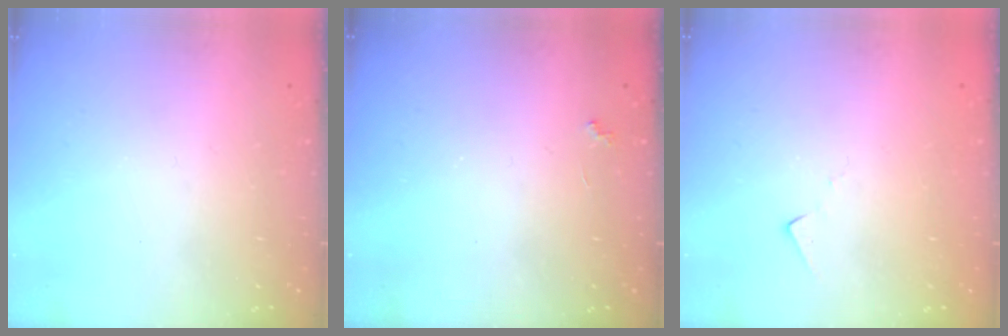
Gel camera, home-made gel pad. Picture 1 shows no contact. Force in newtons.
{"total": 2.3, "press": 2.3, "slide": 0.4}
{"total": 5.4, "press": 5.4, "slide": 0.6}